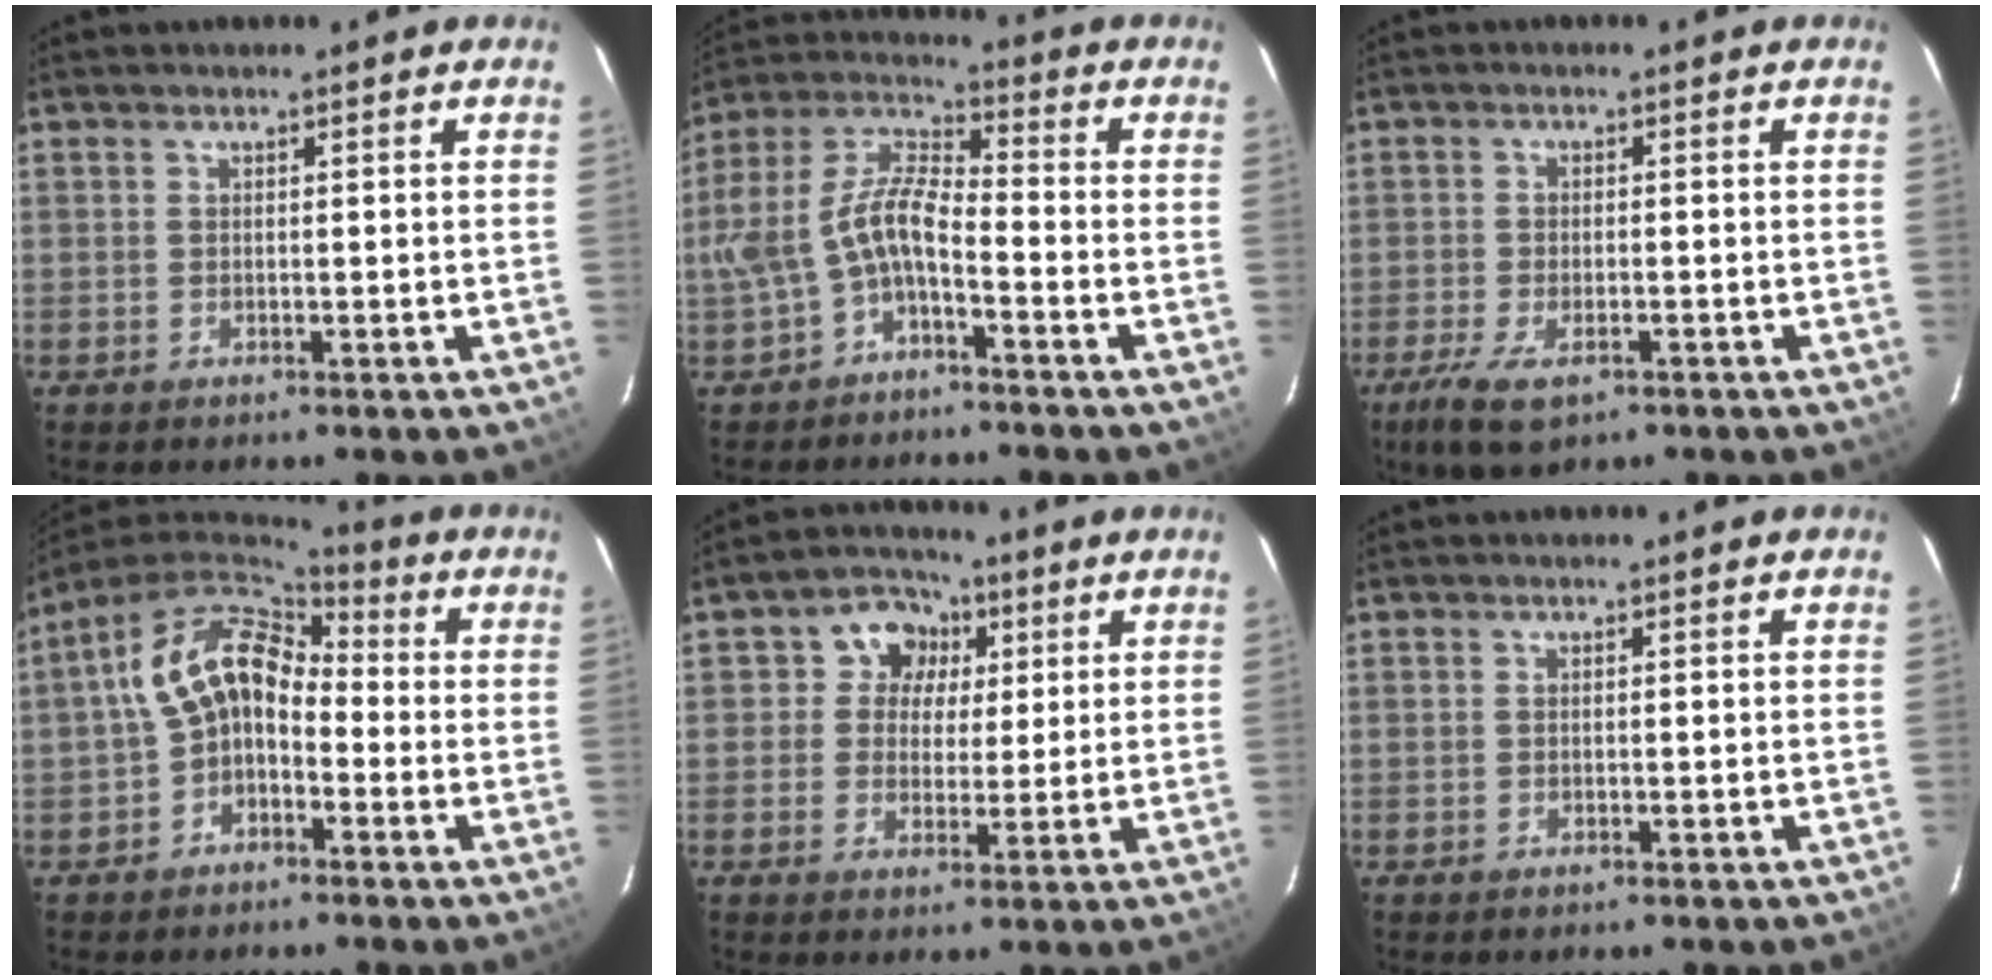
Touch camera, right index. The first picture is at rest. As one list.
[{"total": 9.6, "force": [-3.9, 3.7, 8.0], "torque": [-0.182, 0.017, -0.073]}, {"total": 8.0, "force": [-4.8, 3.4, 5.5], "torque": [-0.135, -0.026, -0.083]}, {"total": 11.2, "force": [-1.6, 8.1, 7.6], "torque": [-0.148, 0.031, -0.034]}, {"total": 7.0, "force": [1.7, 6.5, 2.2], "torque": [-0.029, 0.019, 0.022]}, {"total": 0.0}]